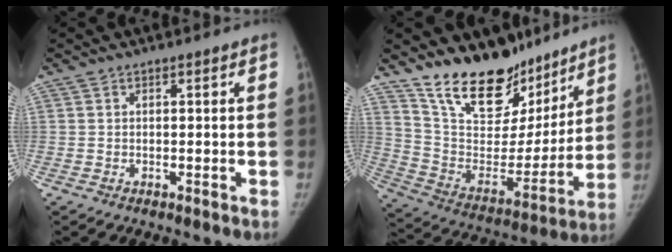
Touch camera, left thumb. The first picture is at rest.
{"total": 21.9, "force": [17.3, 10.1, 8.8], "torque": [-0.099, -0.101, 0.293]}